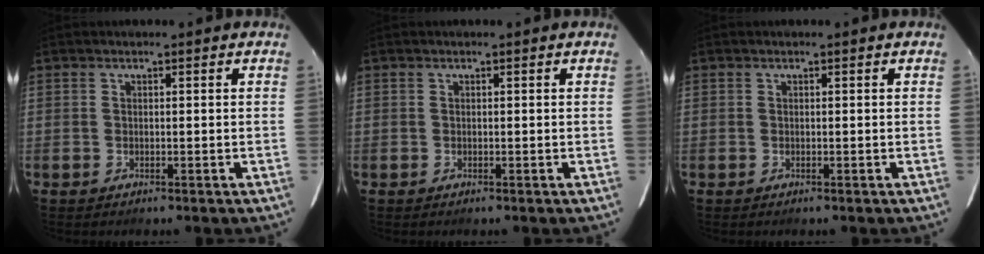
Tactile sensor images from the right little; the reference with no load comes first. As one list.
[{"total": 0.0}, {"total": 0.0}]